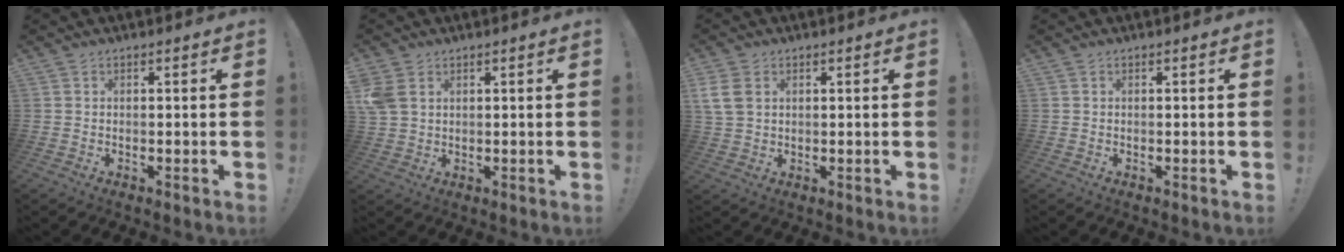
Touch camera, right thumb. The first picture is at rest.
{"total": 5.6, "force": [2.3, 3.9, 3.3], "torque": [-0.061, -0.004, 0.048]}
{"total": 6.6, "force": [2.3, 4.6, 4.1], "torque": [-0.078, -0.004, 0.047]}
{"total": 0.0}